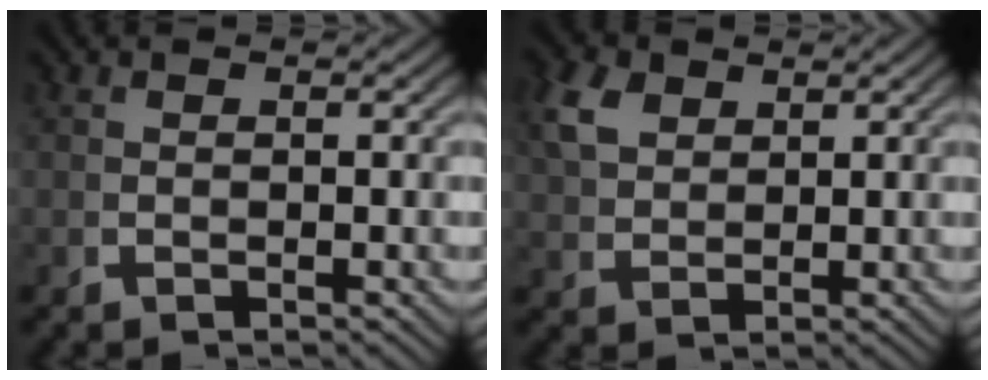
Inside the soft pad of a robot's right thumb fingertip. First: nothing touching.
{"total": 3.9, "force": [2.7, 2.1, 1.9], "torque": [-0.037, 0.003, 0.059]}